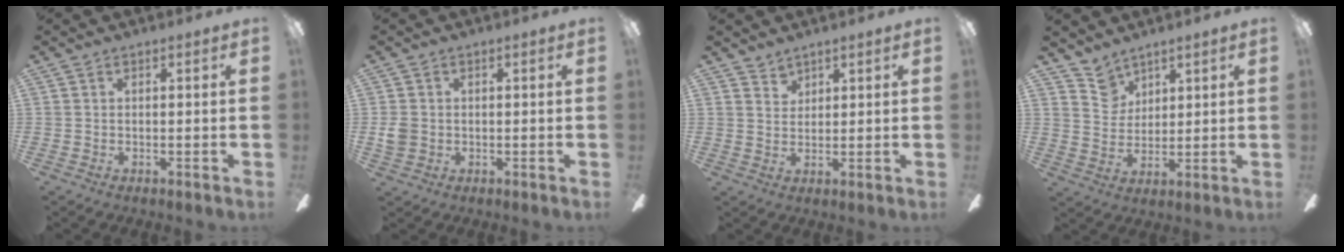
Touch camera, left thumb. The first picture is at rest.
{"total": 3.4, "force": [0.0, 3.0, 1.5], "torque": [-0.018, 0.004, 0.001]}
{"total": 2.7, "force": [2.4, 1.2, -0.1], "torque": [-0.003, -0.014, 0.048]}
{"total": 6.8, "force": [5.4, 4.1, 0.6], "torque": [-0.024, -0.028, 0.104]}